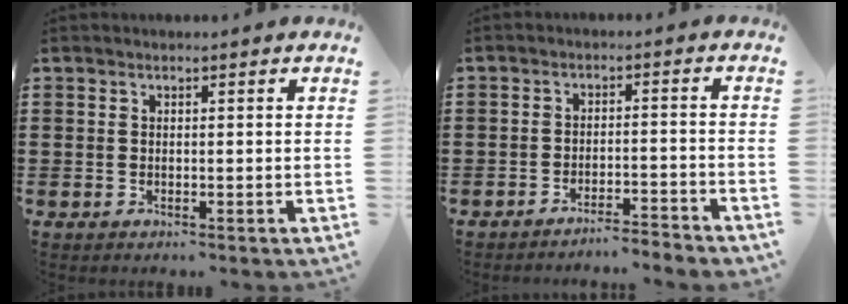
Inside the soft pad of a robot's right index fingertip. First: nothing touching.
{"total": 3.4, "force": [-3.3, -0.4, 0.4], "torque": [-0.012, -0.002, -0.072]}